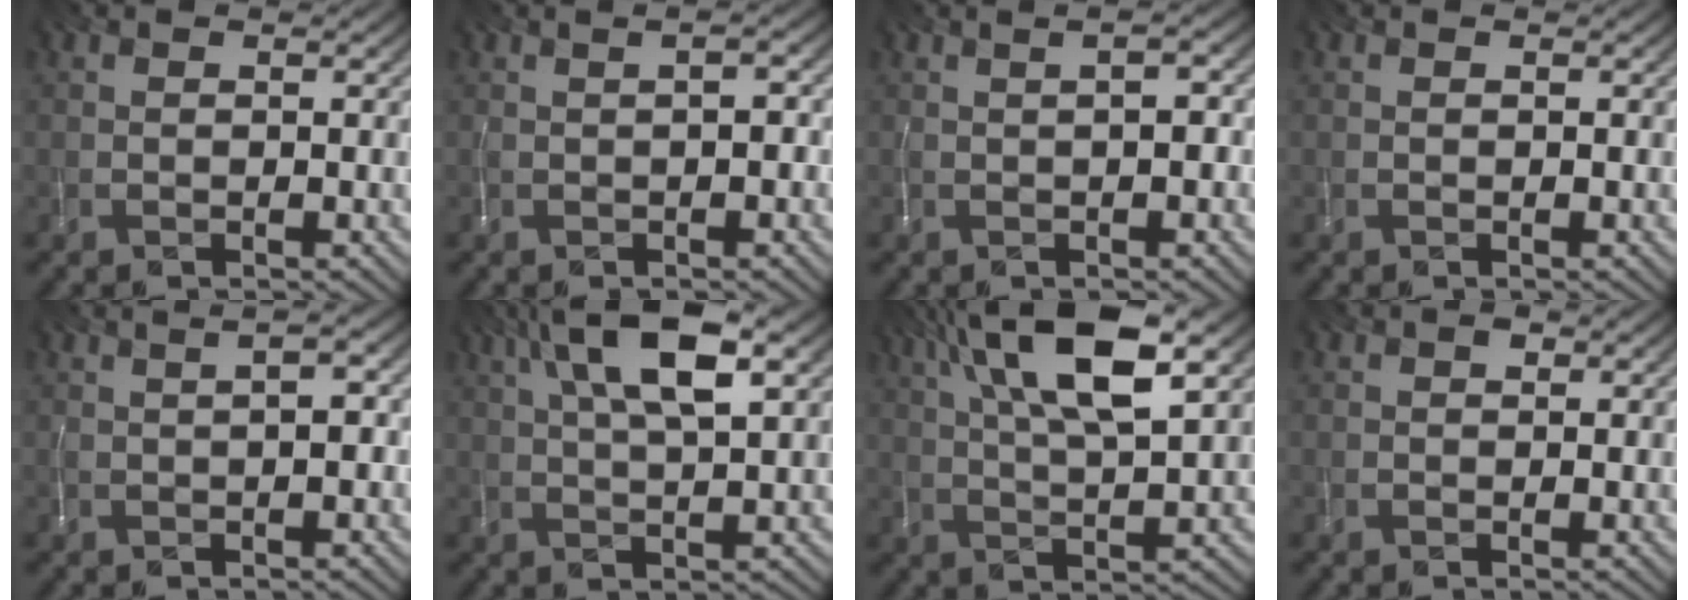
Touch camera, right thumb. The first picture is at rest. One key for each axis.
{"total": 1.7, "fx": 0.0, "fy": 0.4, "fz": 1.6, "tx": -0.036, "ty": 0.002, "tz": 0.007}
{"total": 2.2, "fx": 0.4, "fy": 0.6, "fz": 2.1, "tx": -0.046, "ty": 0.006, "tz": 0.010}
{"total": 0.0}
{"total": 2.6, "fx": 0.7, "fy": 0.8, "fz": 2.4, "tx": -0.049, "ty": 0.009, "tz": 0.013}
{"total": 10.1, "fx": 4.5, "fy": 2.7, "fz": 8.6, "tx": -0.166, "ty": 0.022, "tz": 0.079}
{"total": 13.0, "fx": 6.3, "fy": 3.6, "fz": 10.8, "tx": -0.215, "ty": 0.018, "tz": 0.114}
{"total": 0.8, "fx": 0.3, "fy": 0.6, "fz": 0.5, "tx": -0.009, "ty": 0.004, "tz": 0.004}